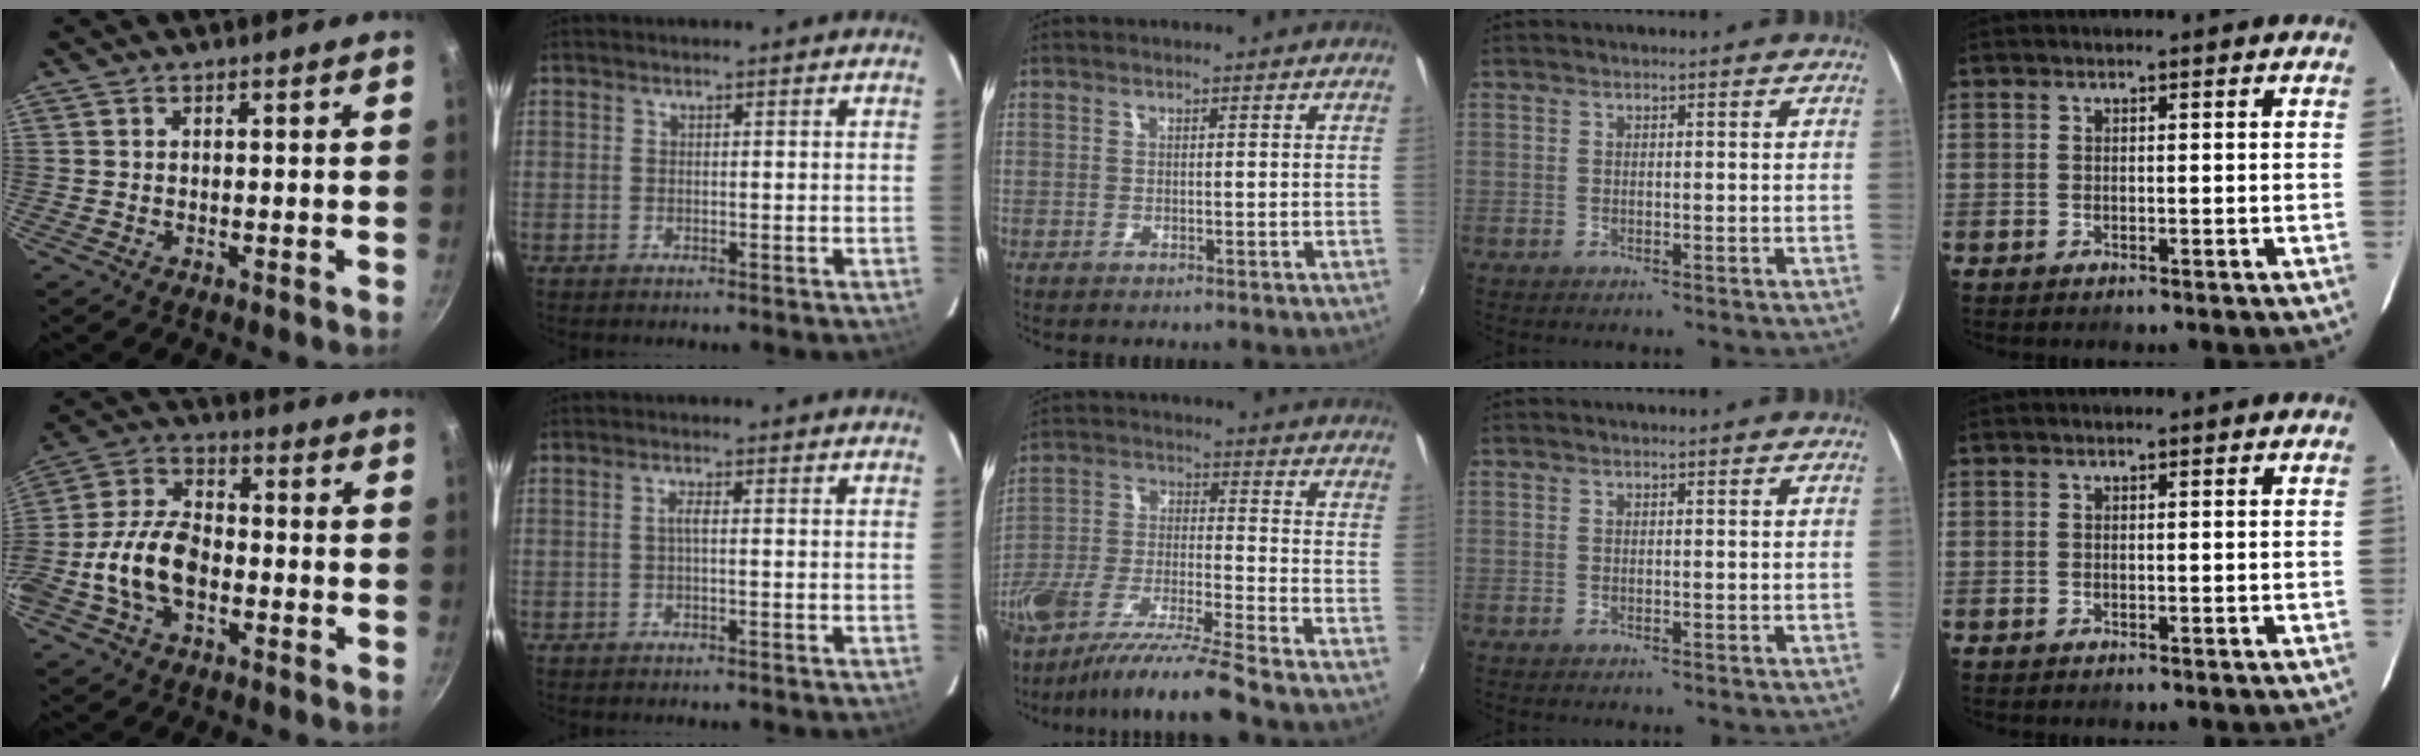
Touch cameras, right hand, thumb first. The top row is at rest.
{"thumb": {"total": 13.6, "force": [-3.3, 8.6, 10.0], "torque": [-0.174, 0.039, -0.073]}, "index": {"total": 1.3, "force": [-0.2, 0.1, 1.3], "torque": [-0.024, 0.004, -0.005]}, "middle": {"total": 13.6, "force": [-11.3, -1.0, 7.4], "torque": [-0.147, -0.025, -0.208]}}